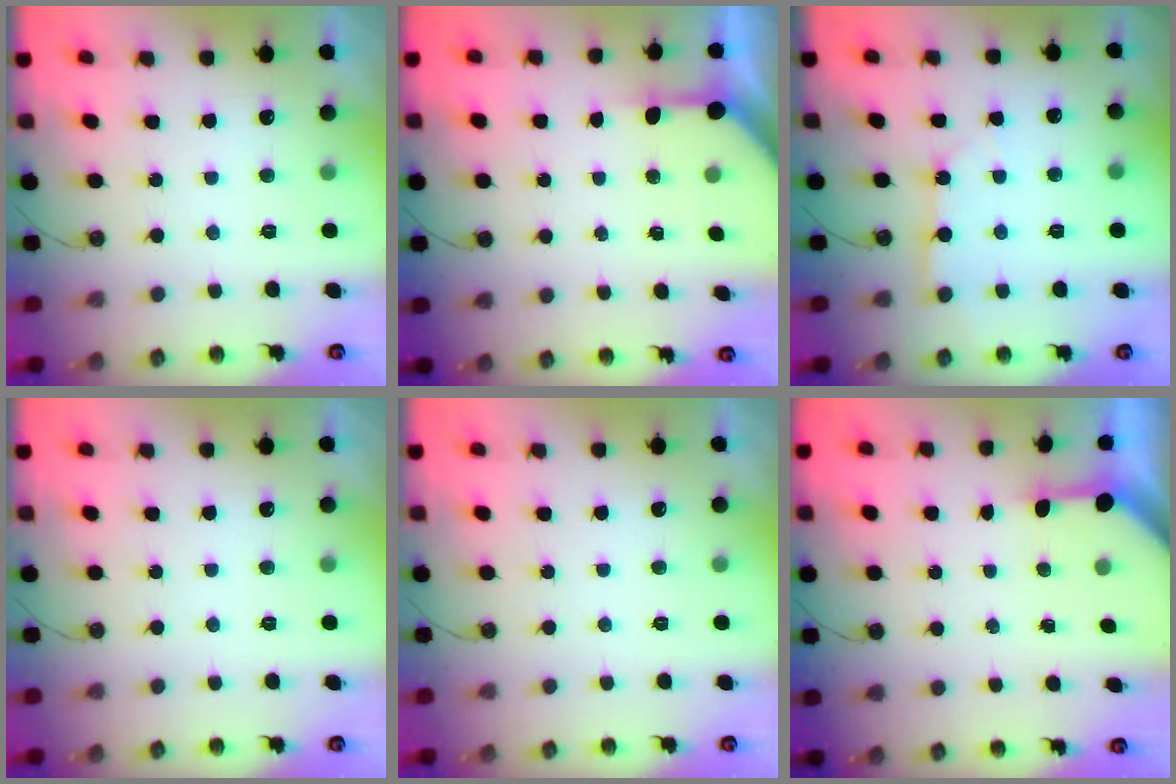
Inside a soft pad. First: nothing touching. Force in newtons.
{"total": 5.1, "press": 5.1, "slide": 0.4}
{"total": 3.0, "press": 3.0, "slide": 0.4}
{"total": 0.0}
{"total": 0.0}
{"total": 3.4, "press": 3.4, "slide": 0.3}